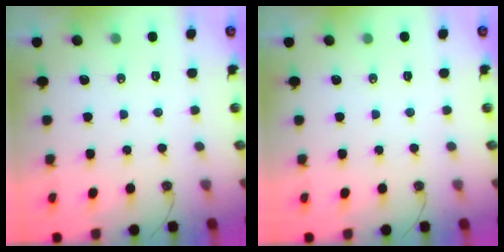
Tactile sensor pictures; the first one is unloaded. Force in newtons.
{"total": 0.0}